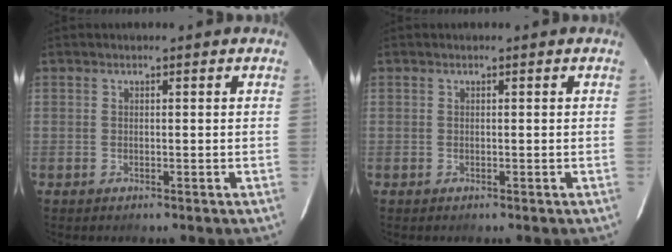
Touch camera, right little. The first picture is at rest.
{"total": 0.0}